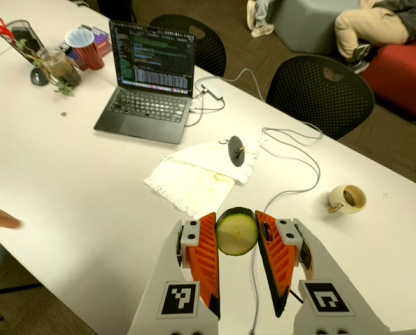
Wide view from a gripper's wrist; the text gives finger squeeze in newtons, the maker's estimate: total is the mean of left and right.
{"total": 10.2, "left": 10.5, "right": 9.9}